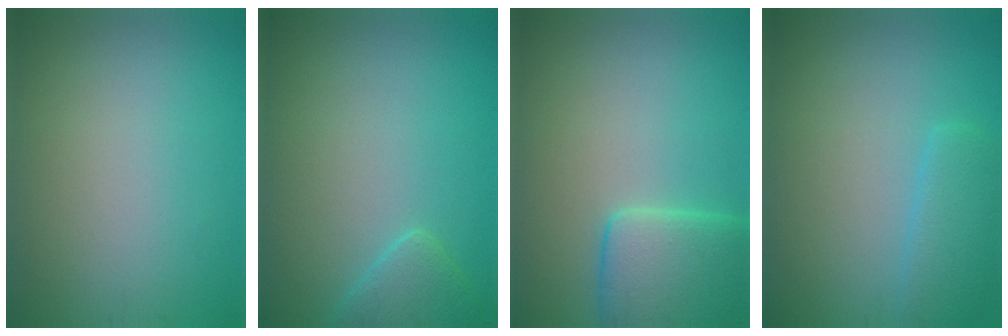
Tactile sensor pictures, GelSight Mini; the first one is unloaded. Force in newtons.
{"total": 2.2, "press": 2.2, "slide": 0.1}
{"total": 5.5, "press": 5.5, "slide": 0.5}
{"total": 2.5, "press": 2.5, "slide": 0.3}